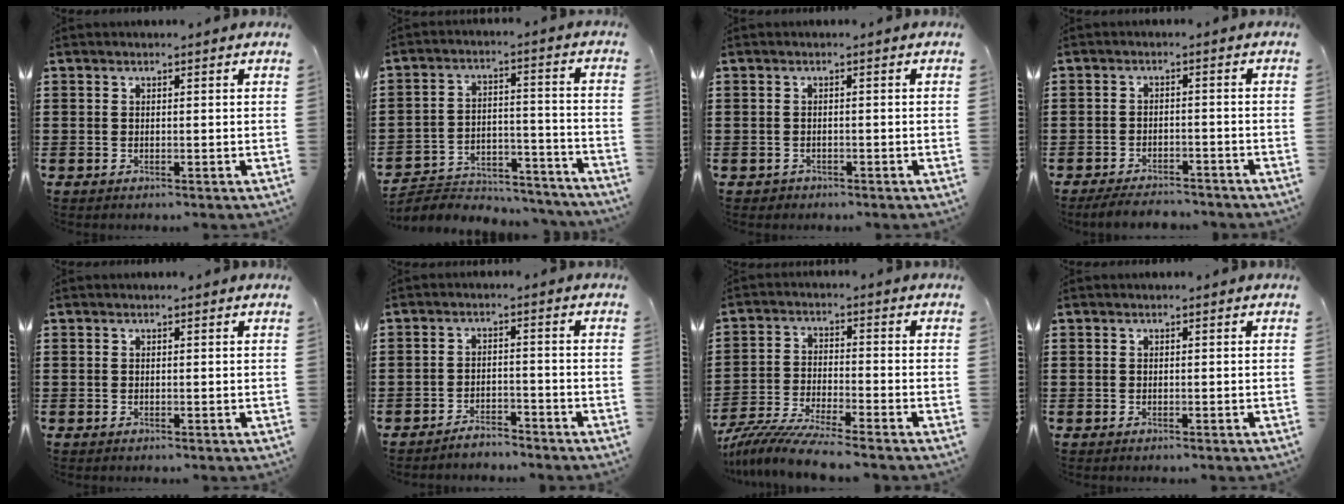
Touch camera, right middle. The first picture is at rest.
{"total": 5.0, "force": [-4.8, 1.2, 0.6], "torque": [-0.011, 0.011, -0.098]}
{"total": 0.6, "force": [-0.5, 0.3, -0.1], "torque": [0.000, 0.002, -0.013]}
{"total": 3.4, "force": [-3.3, 0.5, 0.4], "torque": [-0.010, 0.001, -0.068]}
{"total": 0.0}
{"total": 3.0, "force": [-3.0, 0.2, 0.1], "torque": [-0.009, 0.000, -0.062]}
{"total": 7.1, "force": [-6.6, -0.2, 2.5], "torque": [-0.060, -0.013, -0.131]}
{"total": 0.0}